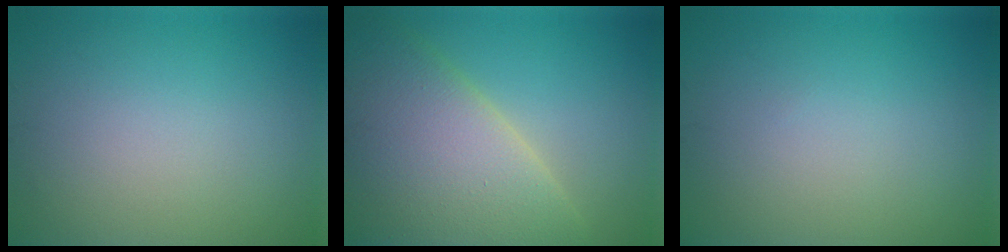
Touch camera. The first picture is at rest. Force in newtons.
{"total": 10.6, "press": 10.6, "slide": 0.7}
{"total": 0.0}